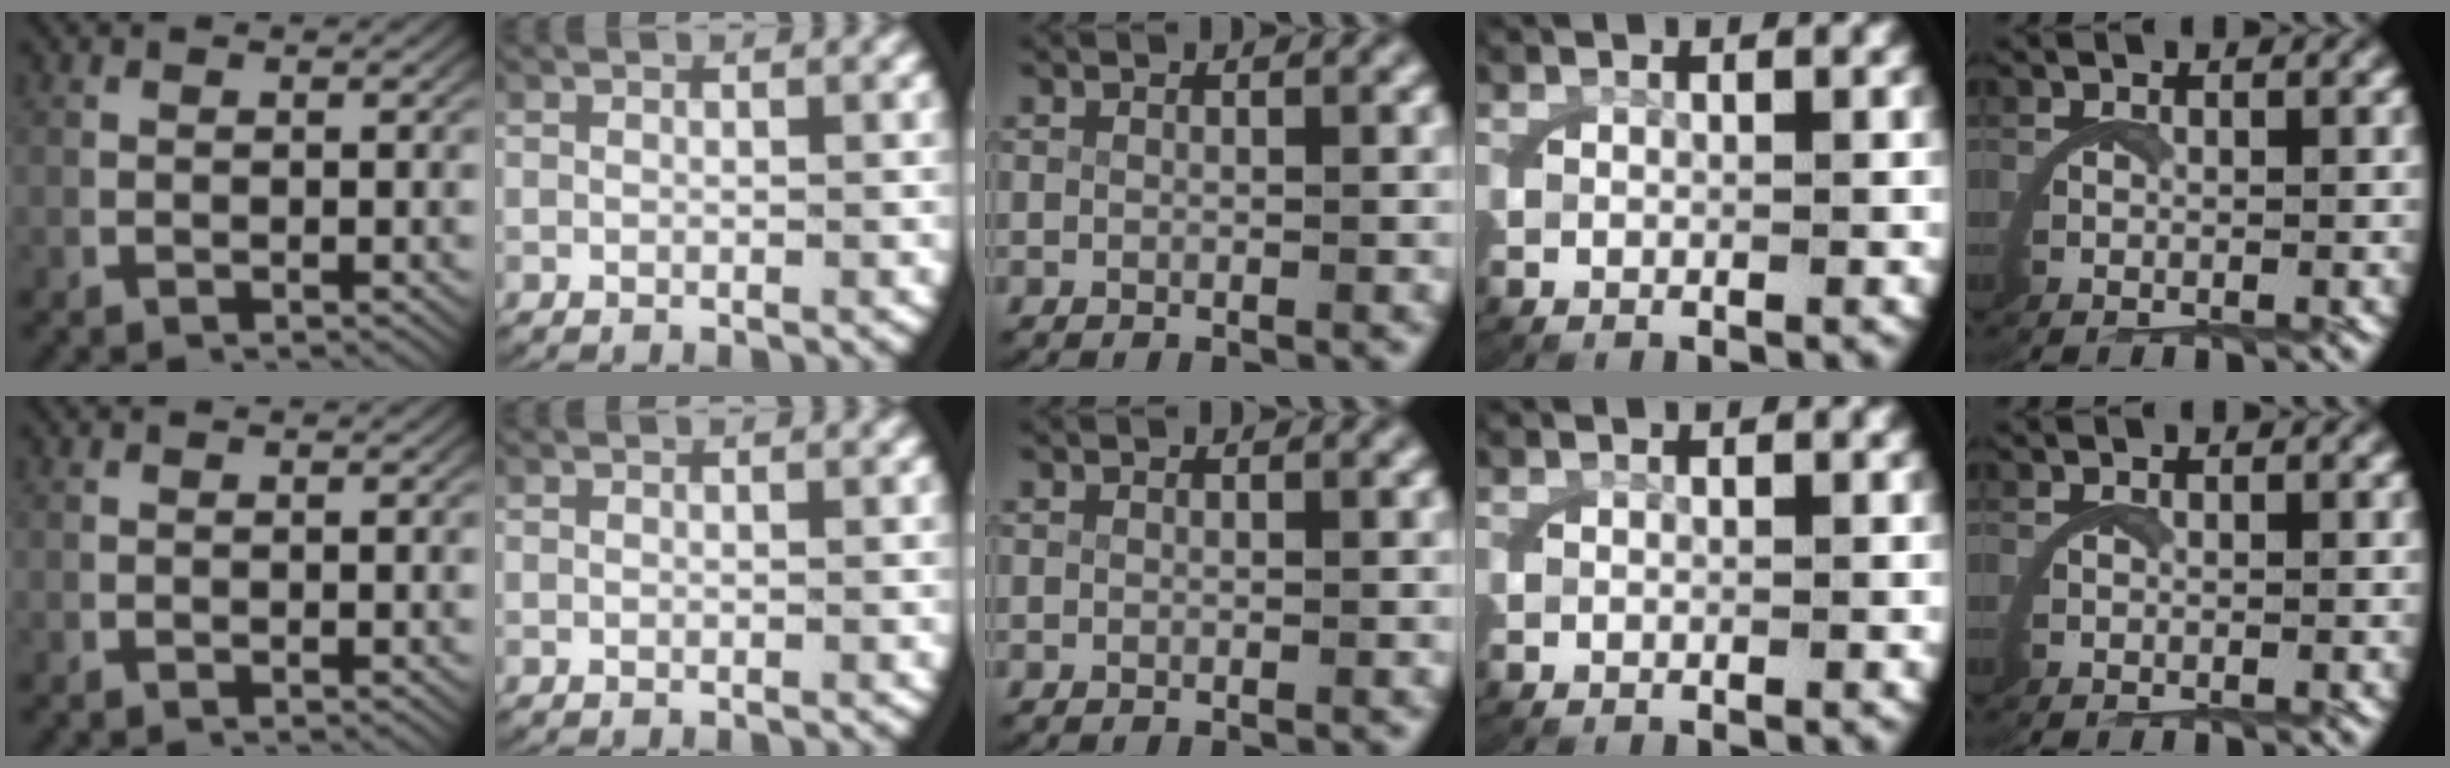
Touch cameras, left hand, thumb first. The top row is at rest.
{}